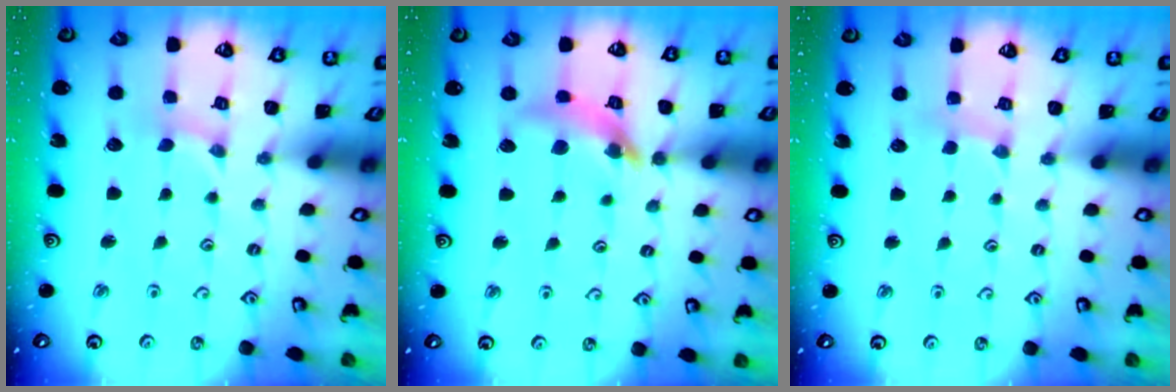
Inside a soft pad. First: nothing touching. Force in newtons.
{"total": 12.4, "press": 12.3, "slide": 1.6}
{"total": 2.2, "press": 2.2, "slide": 0.3}